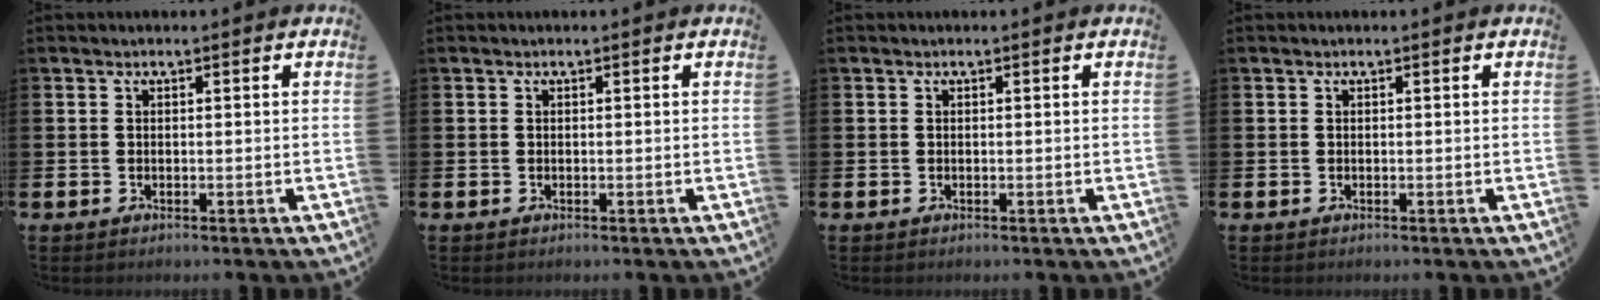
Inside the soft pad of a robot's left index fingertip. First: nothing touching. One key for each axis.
{"total": 0.0}
{"total": 0.0}
{"total": 0.0}